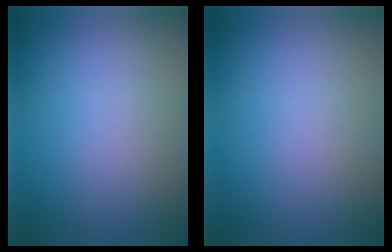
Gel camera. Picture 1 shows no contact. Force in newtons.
{"total": 0.0}